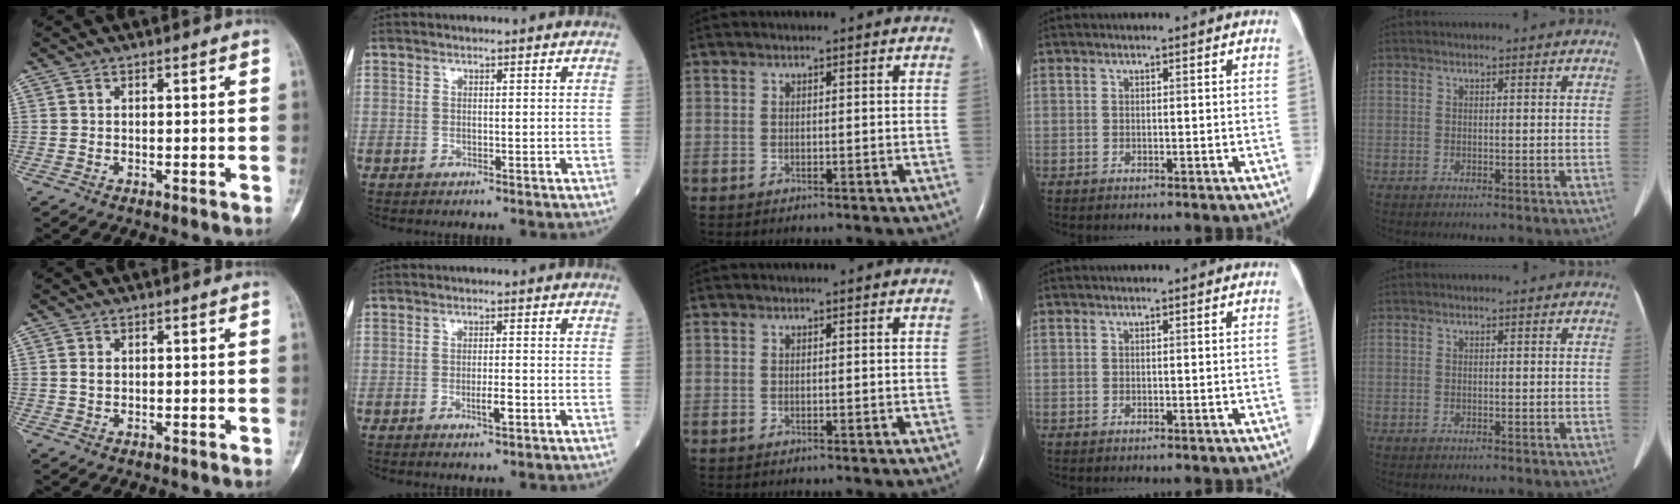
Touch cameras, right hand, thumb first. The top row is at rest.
{"thumb": {"total": 1.3, "force": [0.2, 1.0, 0.8], "torque": [-0.015, 0.003, 0.004]}, "index": {"total": 2.3, "force": [-0.9, 0.3, 2.1], "torque": [-0.036, -0.002, -0.015]}}